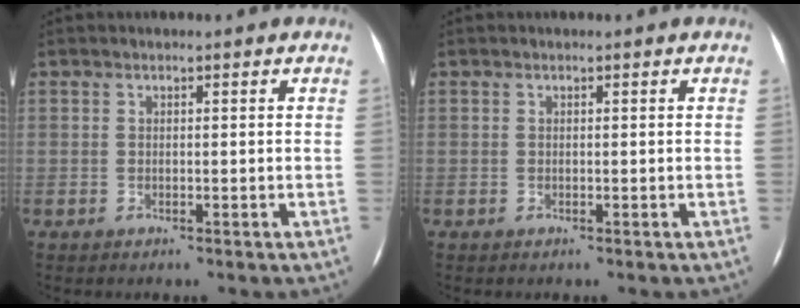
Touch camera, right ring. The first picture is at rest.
{"total": 0.0}